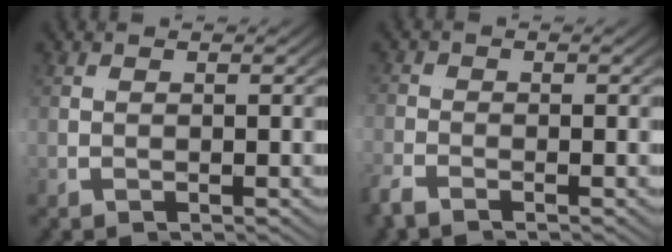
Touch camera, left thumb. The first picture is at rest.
{"total": 2.2, "force": [-1.5, -0.7, -1.5], "torque": [0.018, 0.002, -0.038]}